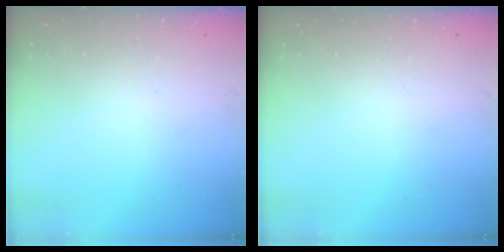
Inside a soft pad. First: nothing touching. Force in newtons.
{"total": 0.0}